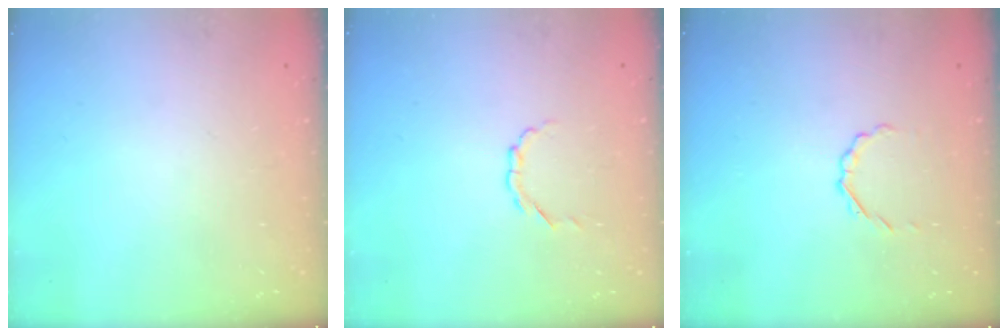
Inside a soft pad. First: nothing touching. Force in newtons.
{"total": 2.8, "press": 2.7, "slide": 0.8}
{"total": 2.2, "press": 2.1, "slide": 0.7}